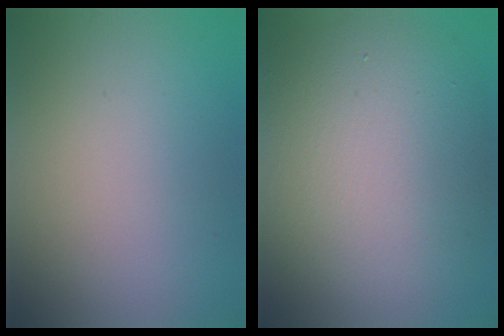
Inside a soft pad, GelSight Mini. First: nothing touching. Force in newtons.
{"total": 11.4, "press": 11.4, "slide": 0.8}